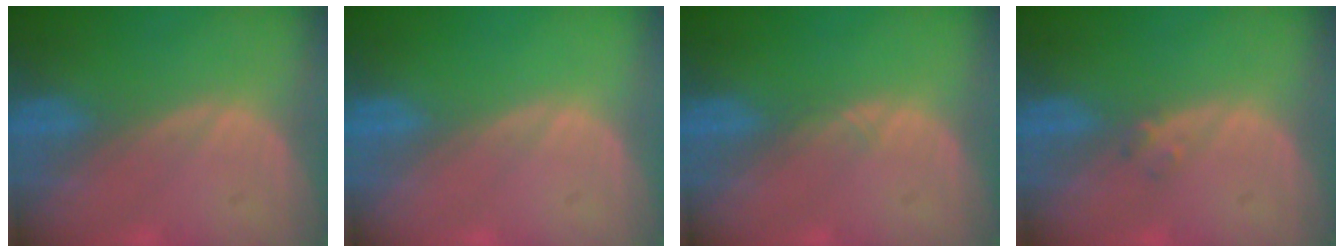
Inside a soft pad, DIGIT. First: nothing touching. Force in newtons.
{"total": 0.0}
{"total": 0.5, "press": 0.5, "slide": 0.1}
{"total": 1.0, "press": 1.0, "slide": 0.2}